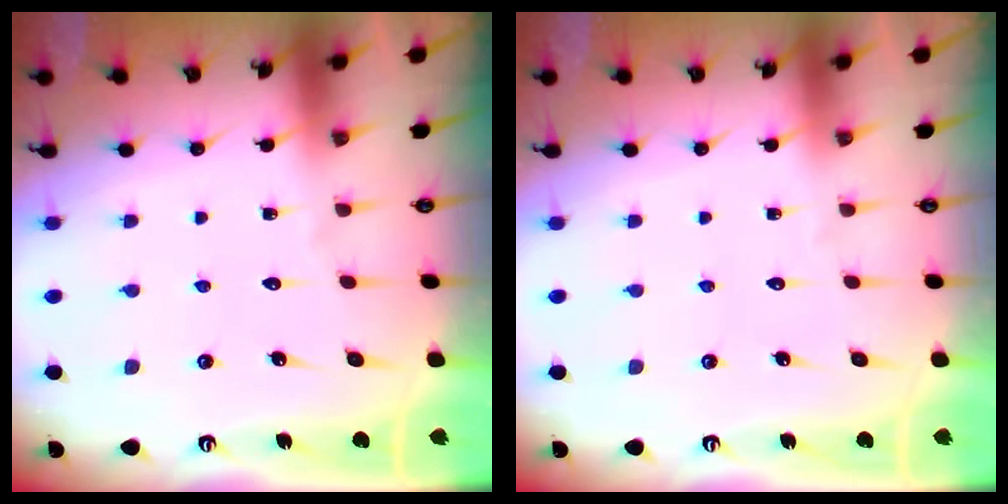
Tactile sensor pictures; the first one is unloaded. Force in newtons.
{"total": 0.0}